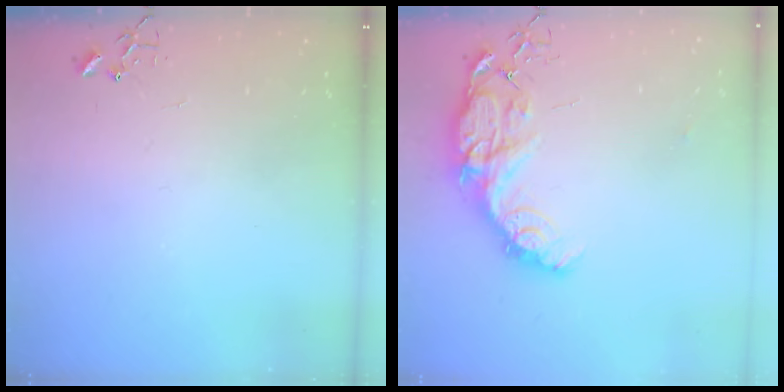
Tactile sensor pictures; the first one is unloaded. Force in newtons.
{"total": 17.2, "press": 17.1, "slide": 1.2}